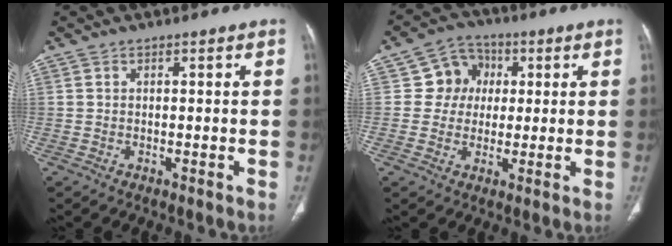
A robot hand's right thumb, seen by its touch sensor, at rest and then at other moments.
{"total": 7.6, "force": [1.3, 7.1, 2.4], "torque": [0.005, 0.009, 0.014]}